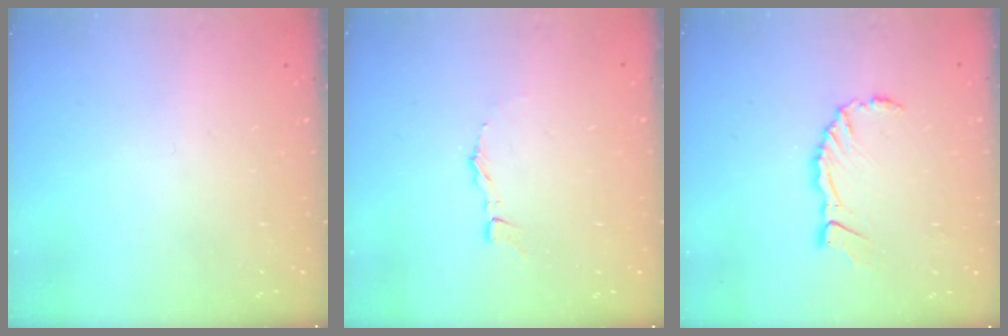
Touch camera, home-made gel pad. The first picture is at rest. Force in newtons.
{"total": 2.5, "press": 2.5, "slide": 0.1}
{"total": 5.2, "press": 5.2, "slide": 0.2}